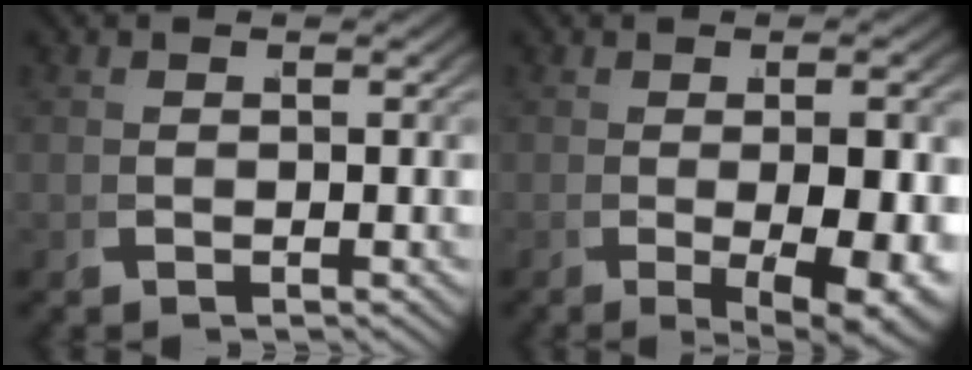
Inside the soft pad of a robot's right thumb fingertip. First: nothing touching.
{"total": 7.2, "force": [-1.2, 3.1, 6.3], "torque": [-0.099, -0.012, -0.010]}